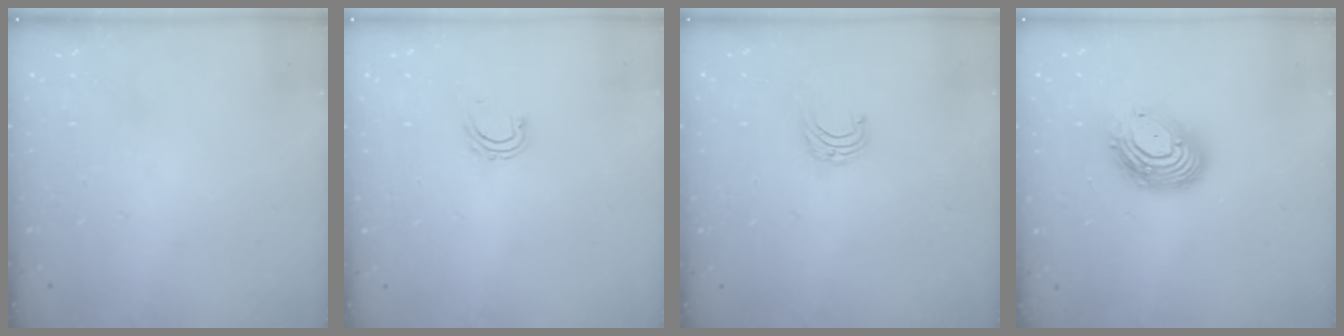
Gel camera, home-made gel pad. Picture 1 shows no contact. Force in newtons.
{"total": 5.3, "press": 5.2, "slide": 1.1}
{"total": 4.9, "press": 4.8, "slide": 0.5}
{"total": 13.1, "press": 13.1, "slide": 1.1}